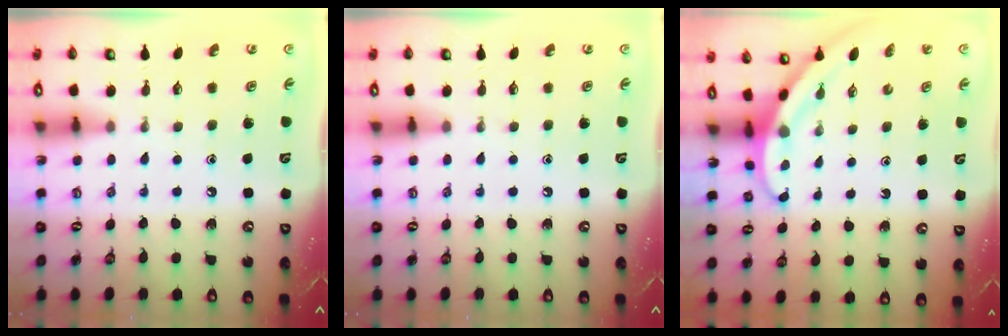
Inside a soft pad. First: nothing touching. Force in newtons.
{"total": 0.0}
{"total": 3.4, "press": 3.4, "slide": 0.1}